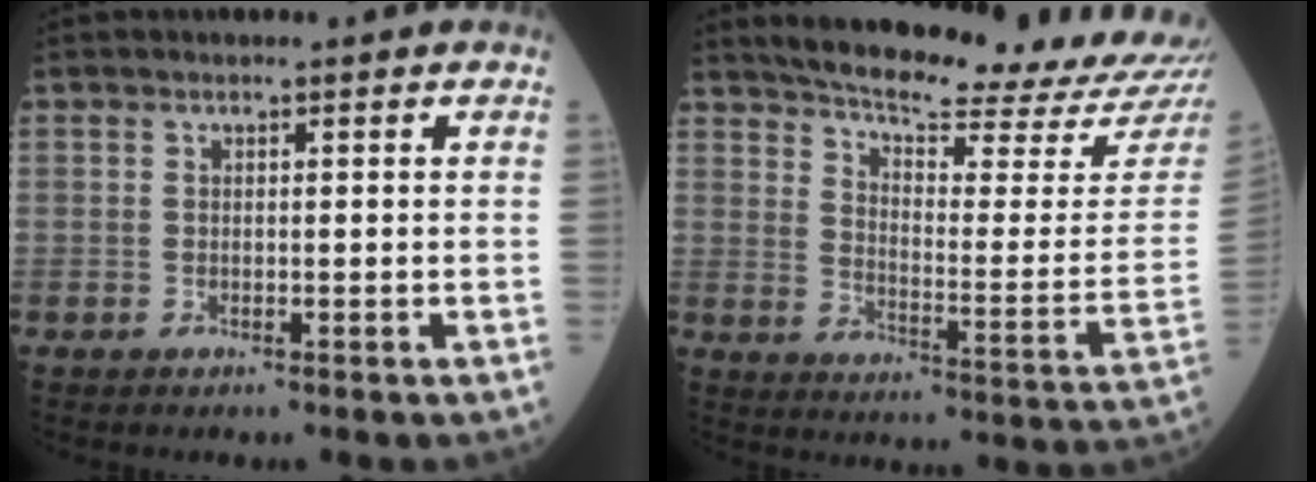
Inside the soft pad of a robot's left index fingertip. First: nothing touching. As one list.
[{"total": 24.0, "force": [22.0, 0.6, 9.7], "torque": [-0.147, -0.092, 0.278]}]